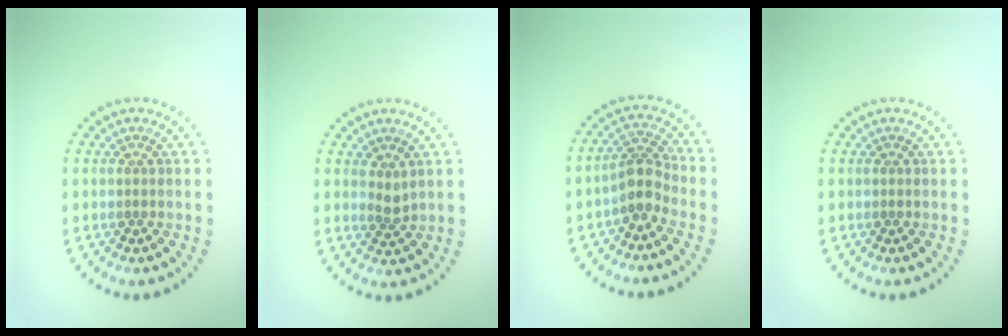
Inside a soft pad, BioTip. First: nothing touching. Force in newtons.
{"total": 1.3, "press": 1.0, "slide": 0.8}
{"total": 2.7, "press": 2.1, "slide": 1.7}
{"total": 0.0}